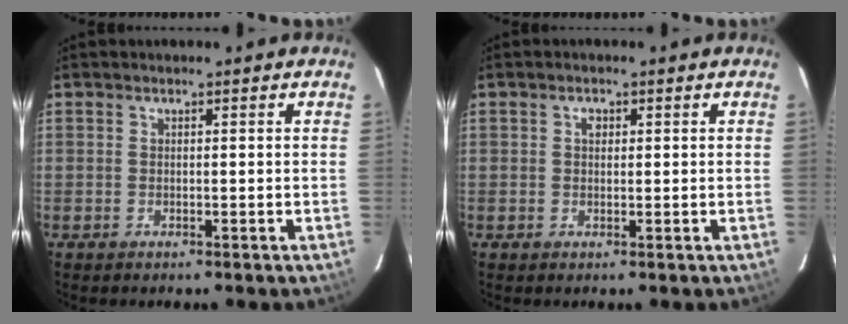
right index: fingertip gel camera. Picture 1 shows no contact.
{"total": 1.3, "force": [0.4, 1.0, 0.7], "torque": [-0.010, 0.006, 0.006]}